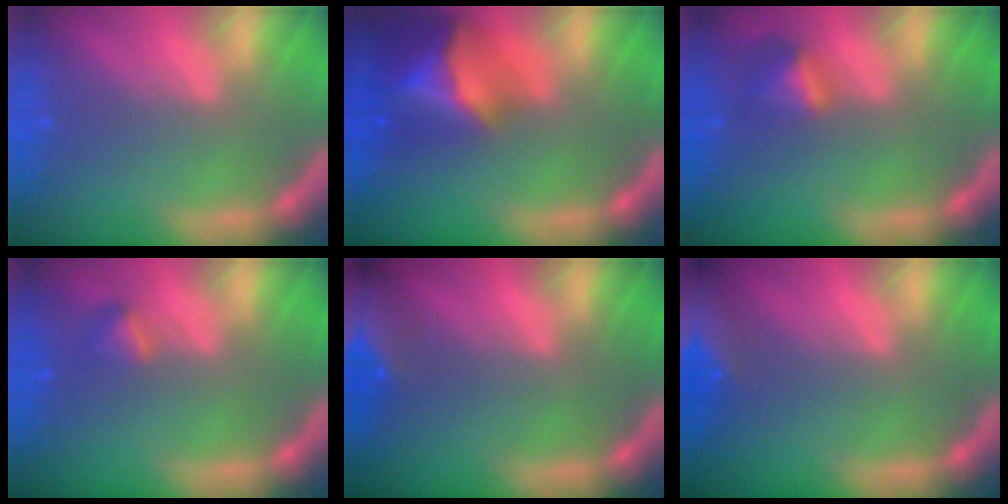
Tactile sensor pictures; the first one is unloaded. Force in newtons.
{"total": 8.9}
{"total": 2.4}
{"total": 1.4}
{"total": 8.5}
{"total": 8.9}